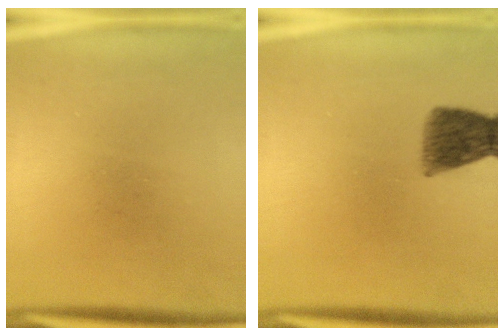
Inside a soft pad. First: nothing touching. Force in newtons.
{"total": 6.6}